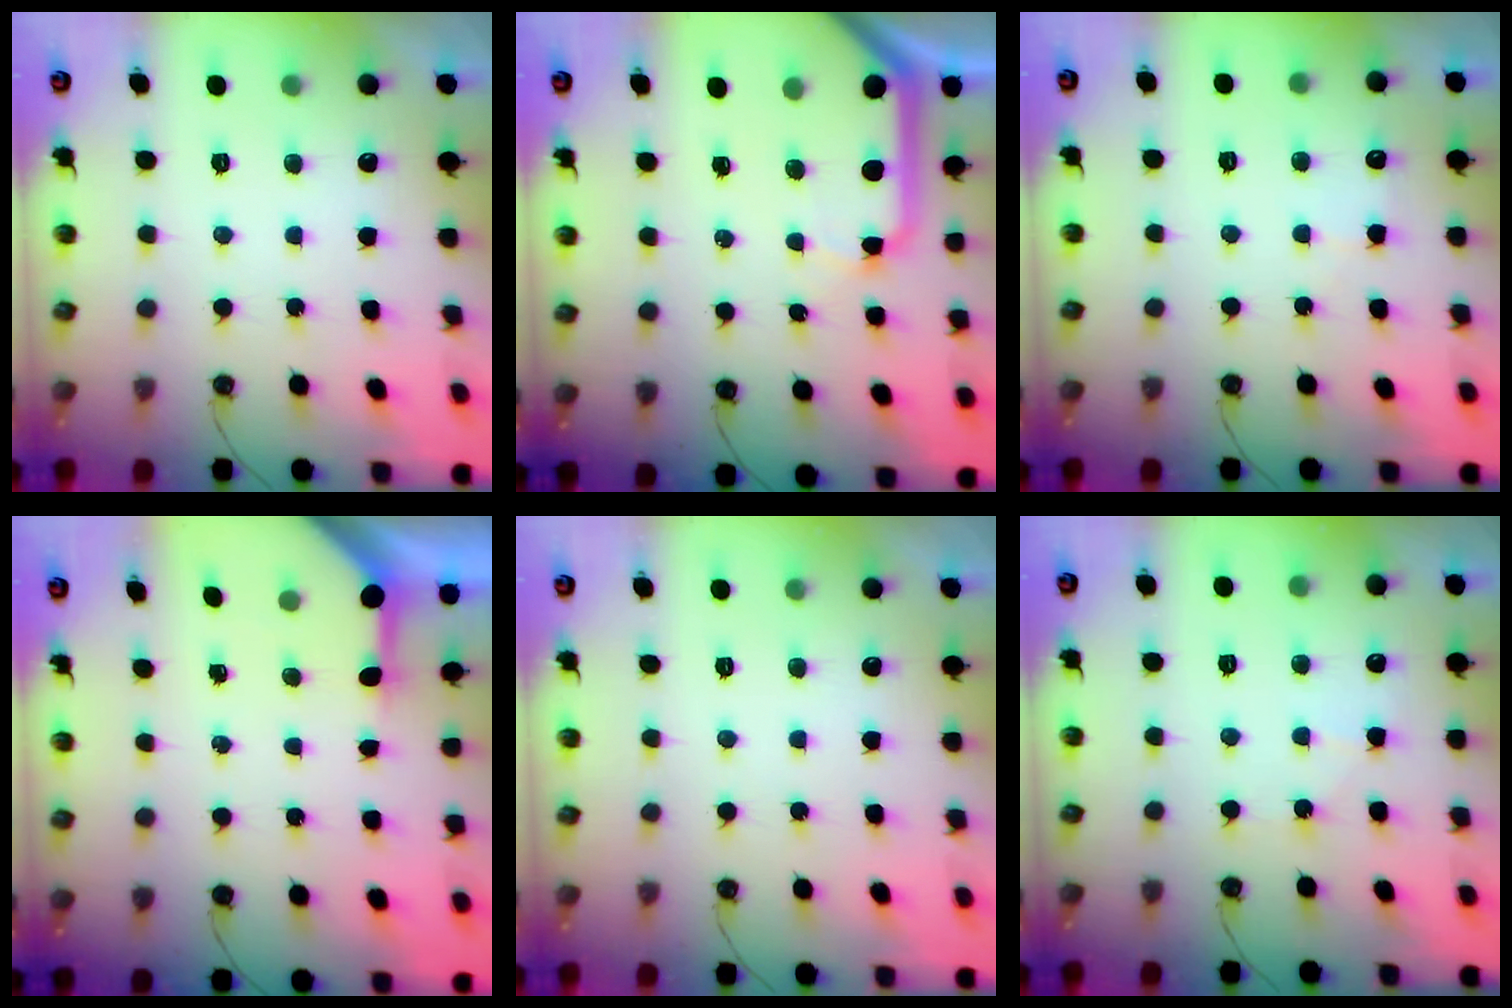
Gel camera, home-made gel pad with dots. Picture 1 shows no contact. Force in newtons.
{"total": 11.7, "press": 11.6, "slide": 1.6}
{"total": 5.0, "press": 4.9, "slide": 0.9}
{"total": 3.4, "press": 3.4, "slide": 0.4}
{"total": 0.0}
{"total": 4.8, "press": 4.7, "slide": 0.7}